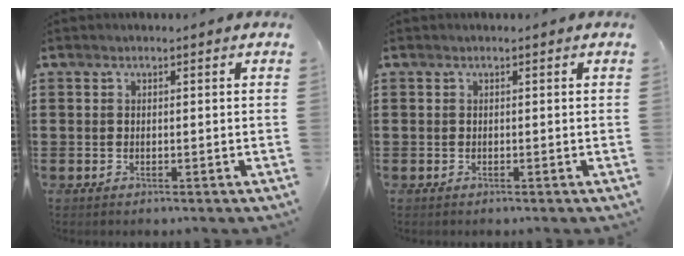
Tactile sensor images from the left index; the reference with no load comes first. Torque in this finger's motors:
{"motor_torque": [-0.01, 0.01, -0.01, 0.00]}